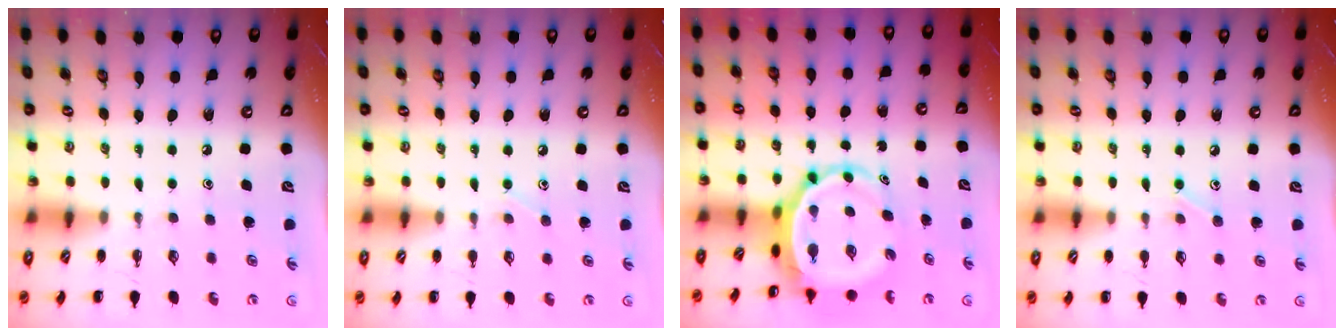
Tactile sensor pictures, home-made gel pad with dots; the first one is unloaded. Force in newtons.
{"total": 3.3, "press": 3.1, "slide": 1.1}
{"total": 6.4, "press": 6.1, "slide": 2.1}
{"total": 5.8, "press": 5.6, "slide": 1.6}